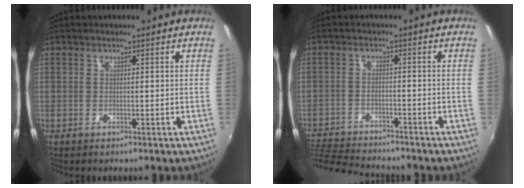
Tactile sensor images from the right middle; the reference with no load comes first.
{"total": 11.3, "force": [-10.5, 2.2, 3.5], "torque": [-0.098, -0.012, -0.180]}